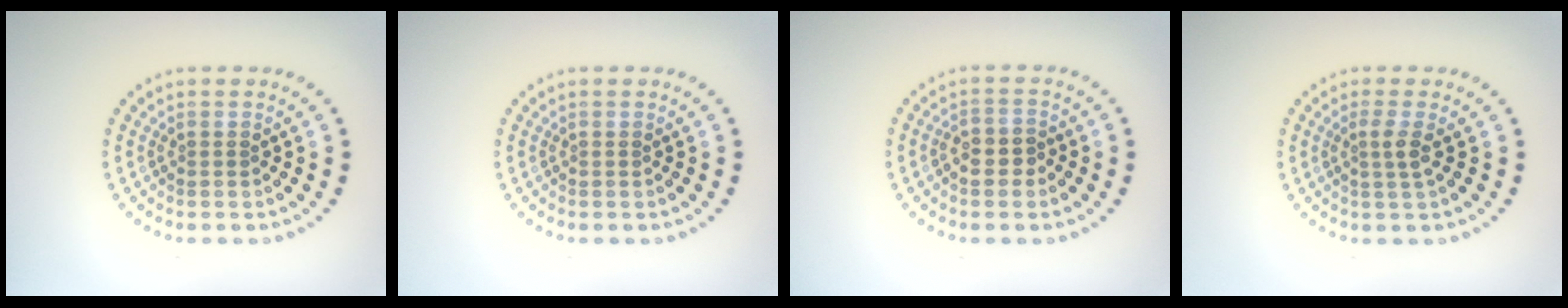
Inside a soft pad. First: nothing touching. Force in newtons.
{"total": 0.0}
{"total": 2.1, "press": 2.0, "slide": 0.8}
{"total": 1.5, "press": 1.0, "slide": 1.1}